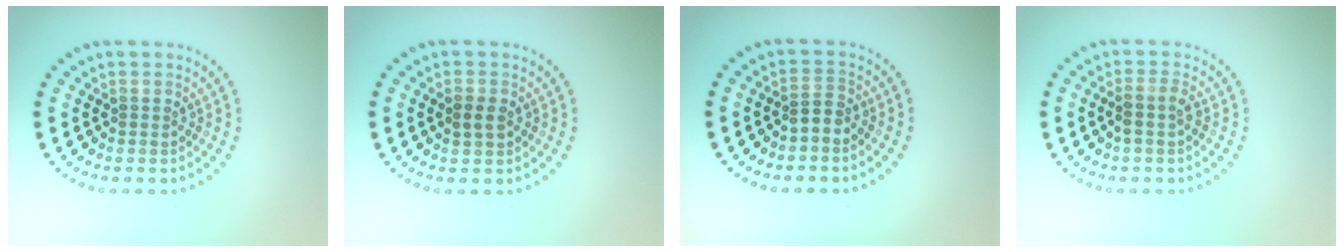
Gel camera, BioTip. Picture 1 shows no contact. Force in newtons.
{"total": 1.6, "press": 1.6, "slide": 0.1}
{"total": 1.6, "press": 1.2, "slide": 1.1}
{"total": 1.5, "press": 1.2, "slide": 0.9}